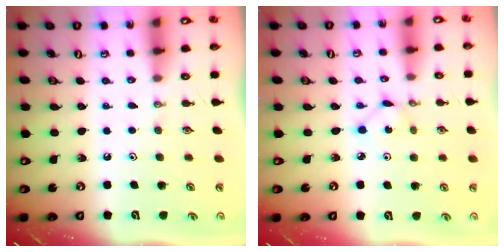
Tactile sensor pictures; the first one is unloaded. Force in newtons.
{"total": 2.0, "press": 2.0, "slide": 0.3}